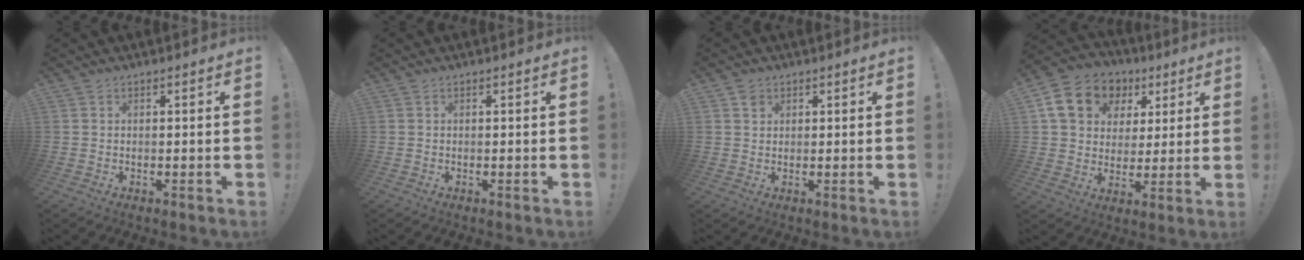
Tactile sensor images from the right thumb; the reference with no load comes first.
{"total": 0.0}
{"total": 1.7, "force": [1.0, 1.4, 0.3], "torque": [0.006, -0.005, 0.016]}
{"total": 15.2, "force": [6.4, 12.0, 6.8], "torque": [-0.097, -0.019, 0.131]}